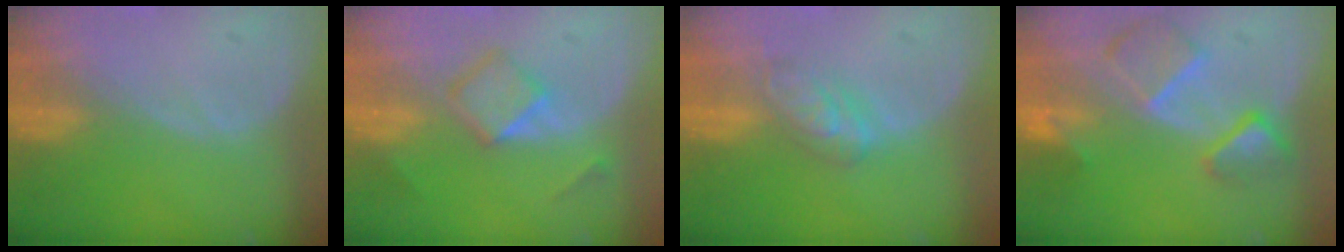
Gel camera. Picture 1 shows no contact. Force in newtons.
{"total": 4.6, "press": 4.5, "slide": 1.1}
{"total": 4.6, "press": 4.5, "slide": 1.3}
{"total": 7.6, "press": 6.7, "slide": 3.7}